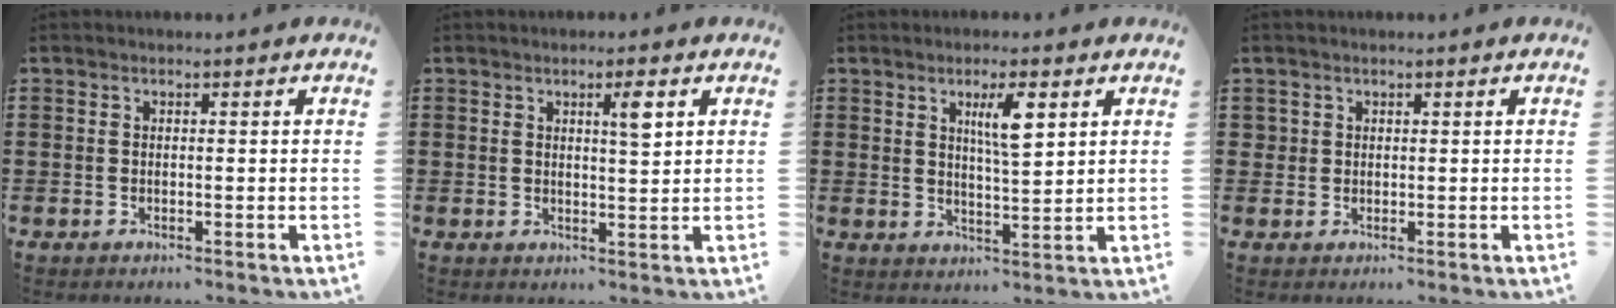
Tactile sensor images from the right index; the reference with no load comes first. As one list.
[{"total": 3.3, "force": [1.5, 0.4, 2.9], "torque": [-0.045, -0.004, 0.019]}, {"total": 5.3, "force": [2.3, 1.2, 4.6], "torque": [-0.082, 0.001, 0.033]}, {"total": 1.0, "force": [0.5, 0.8, 0.1], "torque": [-0.004, 0.001, 0.010]}]